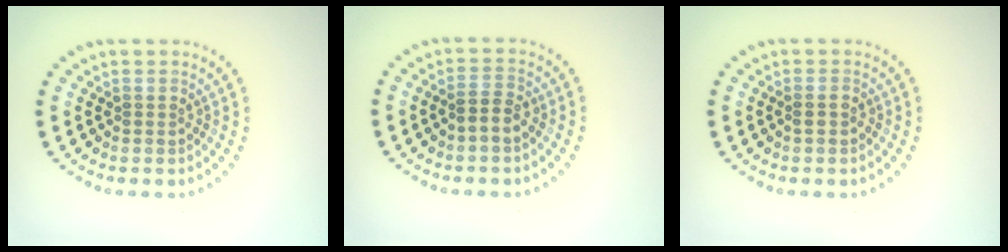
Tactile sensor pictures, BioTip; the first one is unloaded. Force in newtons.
{"total": 1.9, "press": 1.7, "slide": 0.7}
{"total": 0.5, "press": 0.4, "slide": 0.3}